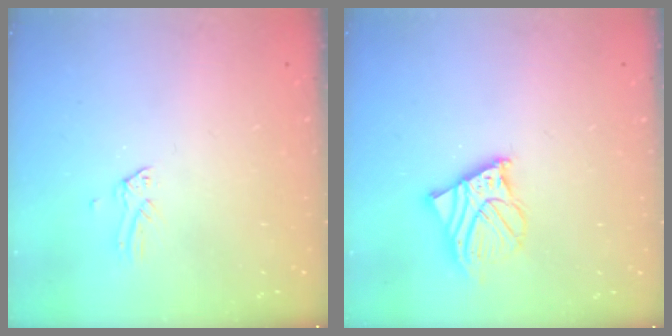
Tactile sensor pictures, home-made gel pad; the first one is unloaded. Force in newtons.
{"total": 9.9, "press": 9.8, "slide": 1.3}